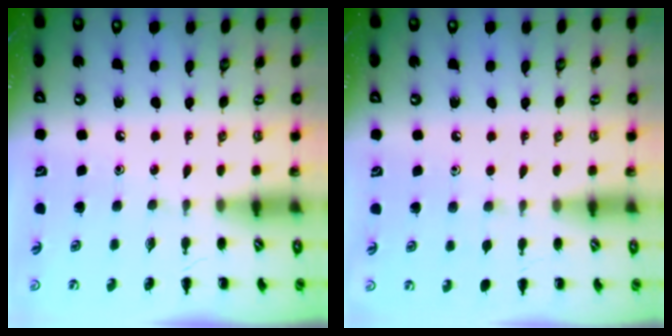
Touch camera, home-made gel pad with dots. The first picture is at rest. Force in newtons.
{"total": 3.9, "press": 3.7, "slide": 1.3}